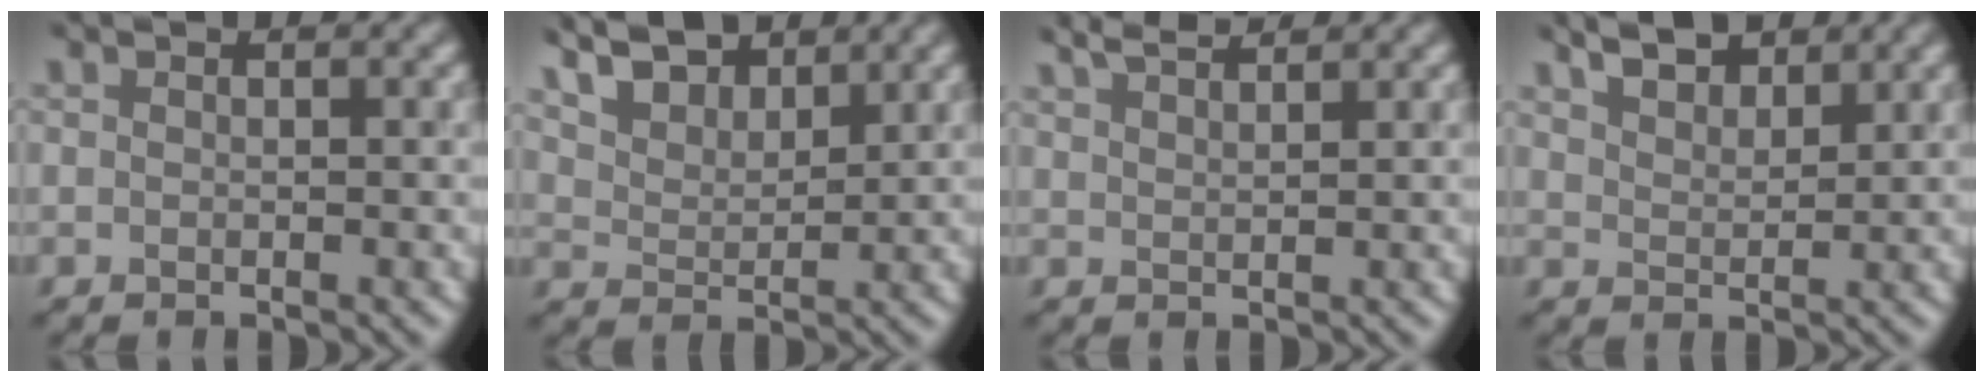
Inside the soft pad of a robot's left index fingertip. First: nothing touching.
{"total": 6.2, "force": [5.3, 2.3, 2.2], "torque": [-0.060, 0.015, 0.087]}
{"total": 2.9, "force": [2.7, 0.3, 0.9], "torque": [-0.004, 0.010, 0.044]}
{"total": 3.7, "force": [3.4, 1.0, 1.1], "torque": [-0.016, 0.005, 0.058]}